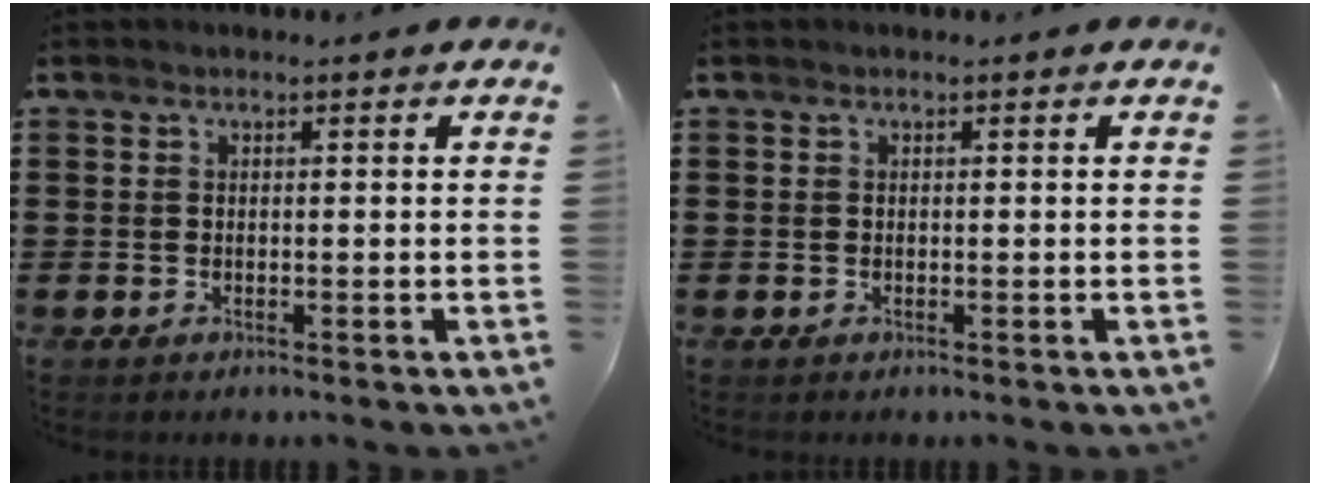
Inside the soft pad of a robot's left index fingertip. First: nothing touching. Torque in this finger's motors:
{"motor_torque": [-0.01, -0.01, 0.02, 0.00]}